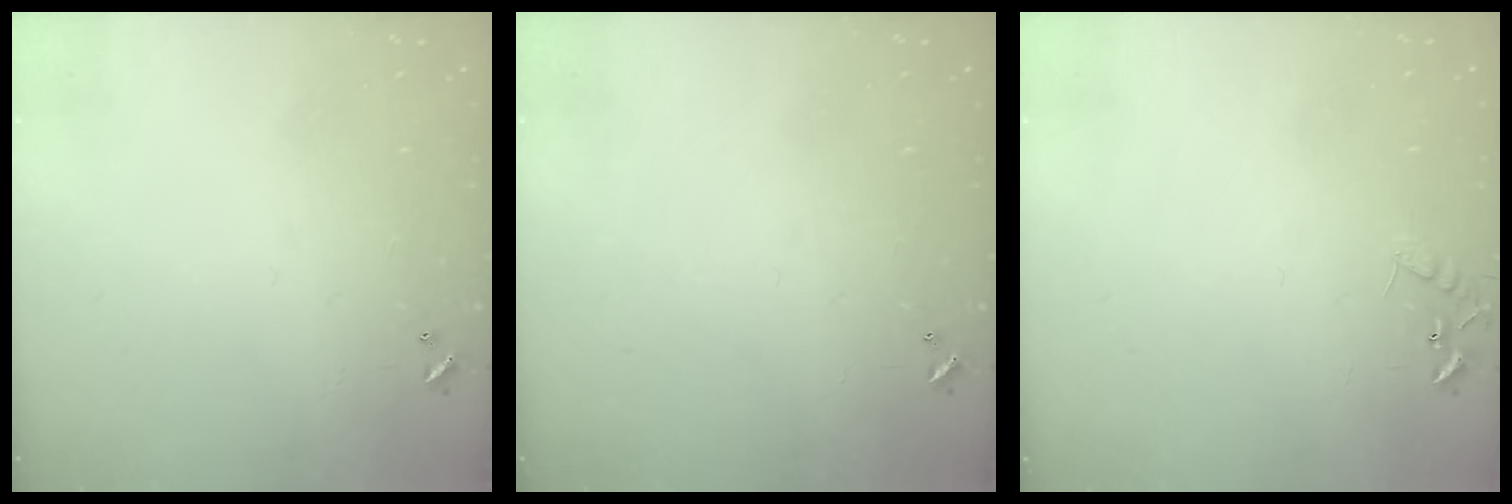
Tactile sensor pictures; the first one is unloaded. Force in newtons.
{"total": 0.0}
{"total": 7.6, "press": 7.6, "slide": 0.7}